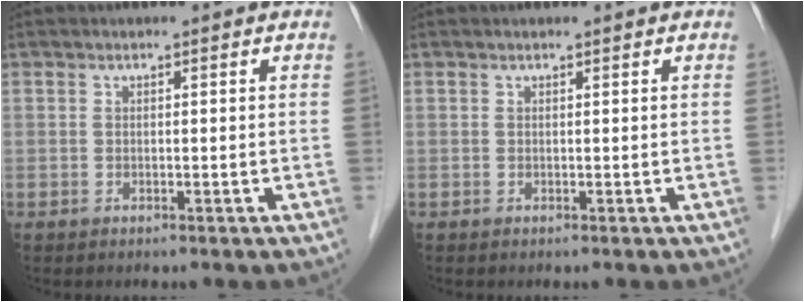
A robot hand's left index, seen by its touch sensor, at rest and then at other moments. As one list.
[{"total": 0.0}]